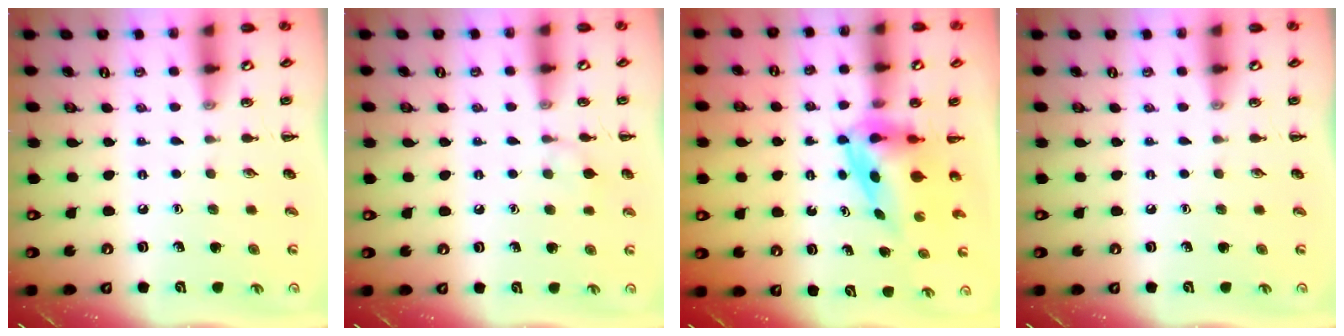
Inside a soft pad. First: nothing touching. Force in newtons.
{"total": 5.5, "press": 5.1, "slide": 2.0}
{"total": 4.0, "press": 3.9, "slide": 0.7}
{"total": 0.0}